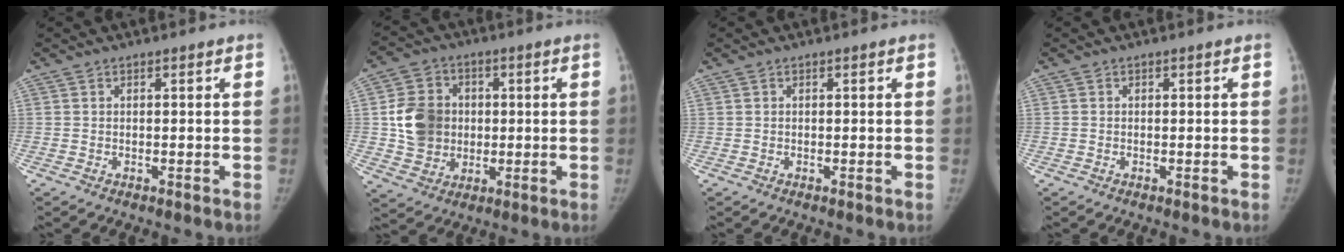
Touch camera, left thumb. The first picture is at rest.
{"total": 11.5, "force": [0.5, 9.9, 5.7], "torque": [-0.075, 0.005, 0.012]}
{"total": 0.0}
{"total": 0.0}